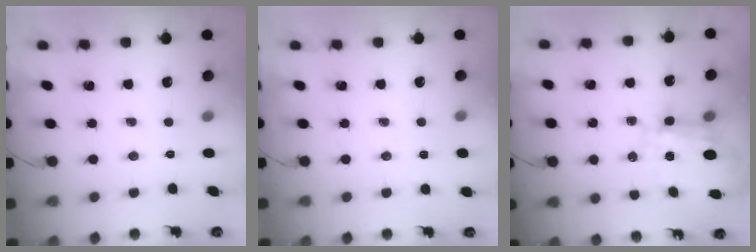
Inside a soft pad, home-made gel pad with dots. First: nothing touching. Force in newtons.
{"total": 1.4, "press": 0.2, "slide": 1.4}
{"total": 3.9, "press": 3.5, "slide": 1.6}